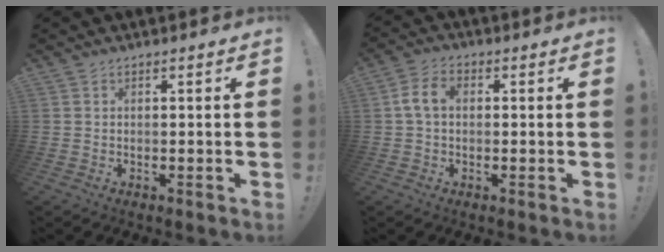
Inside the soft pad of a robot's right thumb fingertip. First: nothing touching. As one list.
[{"total": 6.4, "force": [0.6, 4.2, 4.9], "torque": [-0.099, 0.011, 0.010]}]